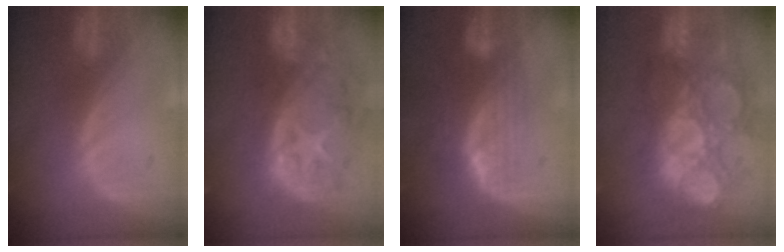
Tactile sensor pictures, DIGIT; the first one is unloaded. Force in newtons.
{"total": 14.0, "press": 11.3, "slide": 8.2}
{"total": 7.4, "press": 6.6, "slide": 3.3}
{"total": 13.1, "press": 12.1, "slide": 5.0}